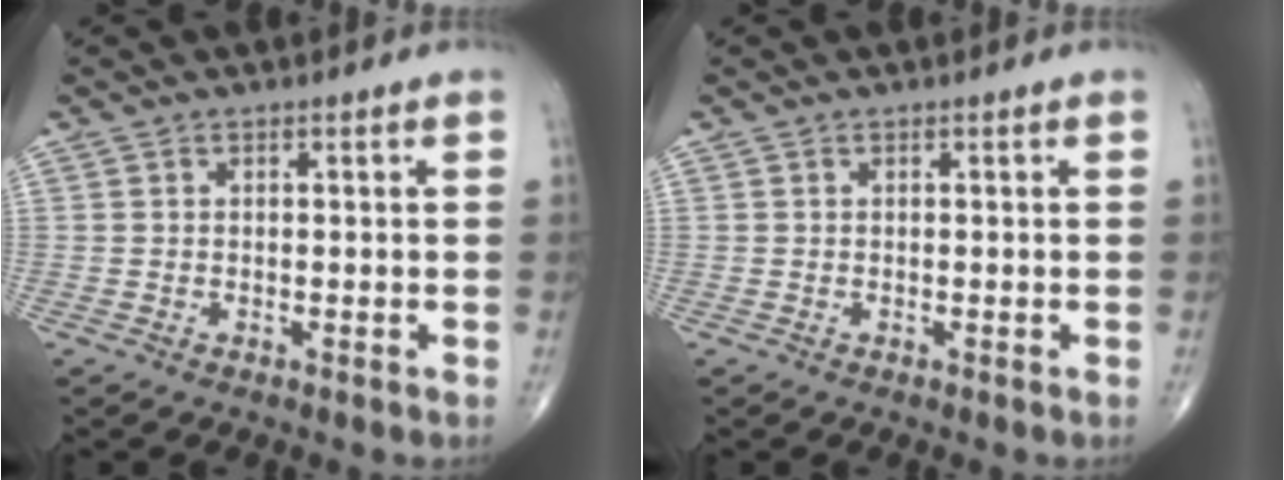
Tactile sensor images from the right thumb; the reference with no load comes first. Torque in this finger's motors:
{"motor_torque": [0.00, 0.00, 0.00, 0.00, 0.00]}